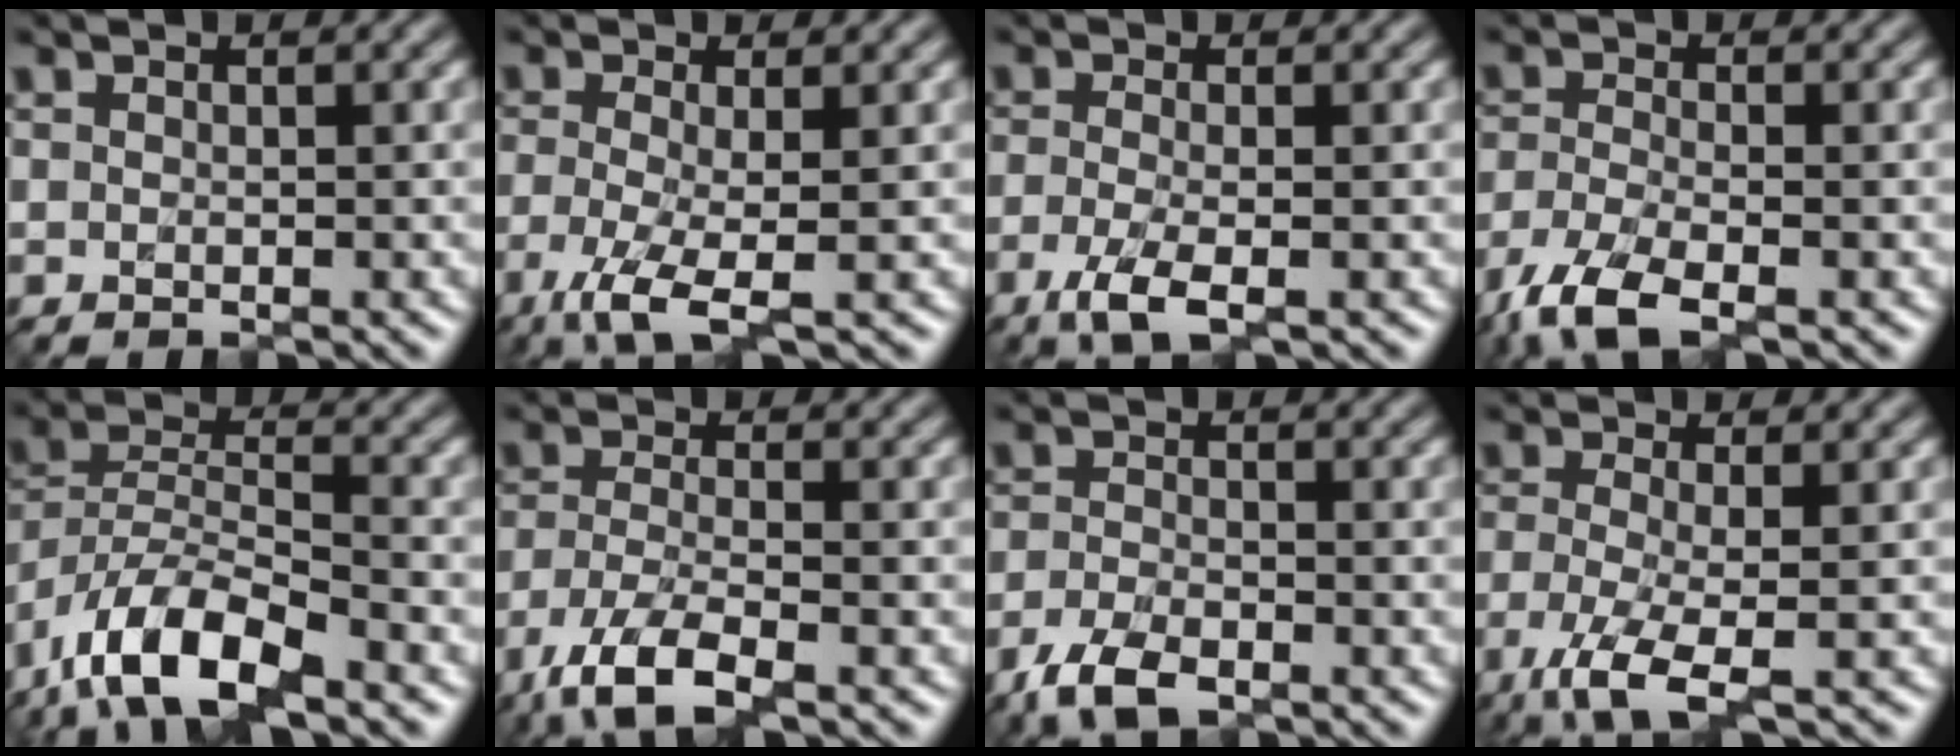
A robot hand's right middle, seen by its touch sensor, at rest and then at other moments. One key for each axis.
{"total": 4.7, "fx": -2.2, "fy": 1.0, "fz": 4.0, "tx": -0.096, "ty": -0.007, "tz": -0.049}
{"total": 3.5, "fx": -1.9, "fy": 0.8, "fz": 2.8, "tx": -0.066, "ty": 0.000, "tz": -0.045}
{"total": 5.0, "fx": -3.6, "fy": 1.3, "fz": 3.2, "tx": -0.082, "ty": -0.005, "tz": -0.081}
{"total": 9.4, "fx": -6.3, "fy": 3.4, "fz": 6.1, "tx": -0.114, "ty": 0.009, "tz": -0.125}
{"total": 5.7, "fx": -3.9, "fy": 1.5, "fz": 3.9, "tx": -0.095, "ty": -0.003, "tz": -0.079}
{"total": 3.6, "fx": -2.8, "fy": 1.2, "fz": 2.0, "tx": -0.055, "ty": -0.001, "tz": -0.060}
{"total": 5.2, "fx": -2.7, "fy": 1.2, "fz": 4.3, "tx": -0.102, "ty": -0.006, "tz": -0.059}